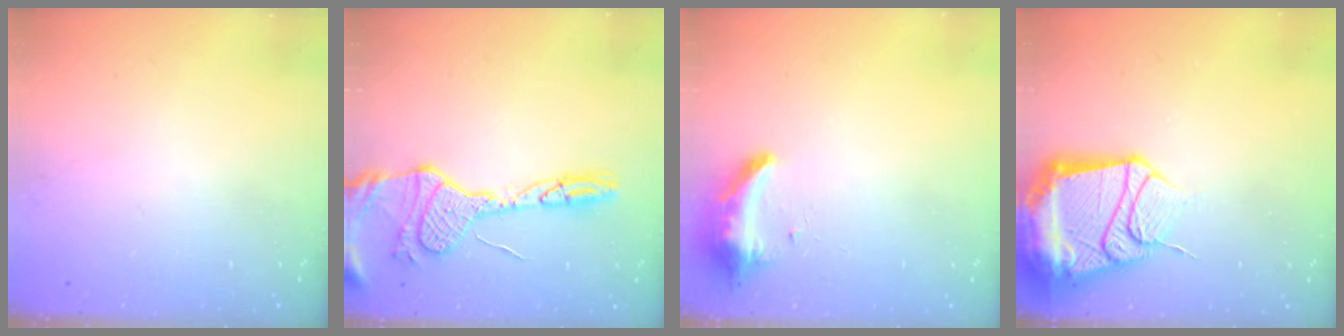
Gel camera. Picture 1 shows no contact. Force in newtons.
{"total": 16.0, "press": 15.9, "slide": 1.6}
{"total": 8.6, "press": 8.6, "slide": 1.1}
{"total": 20.6, "press": 20.5, "slide": 2.3}